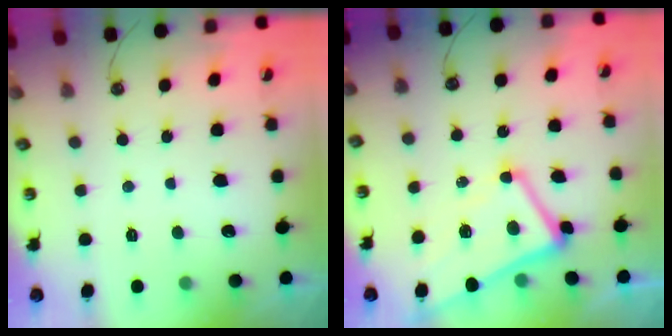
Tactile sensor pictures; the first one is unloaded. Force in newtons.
{"total": 1.2, "press": 0.9, "slide": 0.9}